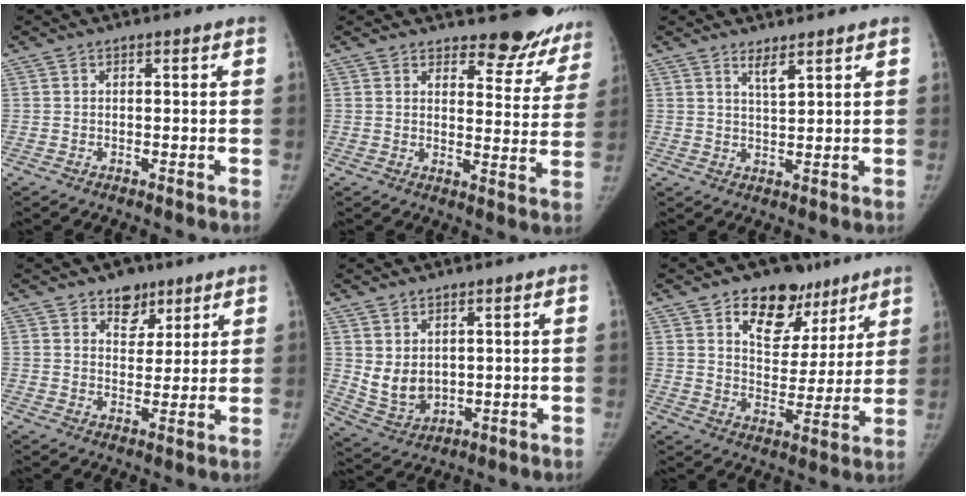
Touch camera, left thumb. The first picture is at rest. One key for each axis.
{"total": 12.7, "fx": 11.3, "fy": 4.9, "fz": 2.8, "tx": 0.020, "ty": -0.090, "tz": 0.116}
{"total": 2.8, "fx": 2.1, "fy": 0.5, "fz": 1.8, "tx": -0.030, "ty": -0.022, "tz": 0.041}
{"total": 6.2, "fx": 4.1, "fy": 4.1, "fz": 2.2, "tx": 0.002, "ty": -0.024, "tz": 0.065}
{"total": 6.7, "fx": 1.6, "fy": 4.9, "fz": 4.2, "tx": -0.058, "ty": -0.021, "tz": 0.054}
{"total": 14.5, "fx": 9.0, "fy": 9.3, "fz": 6.7, "tx": -0.042, "ty": -0.042, "tz": 0.139}